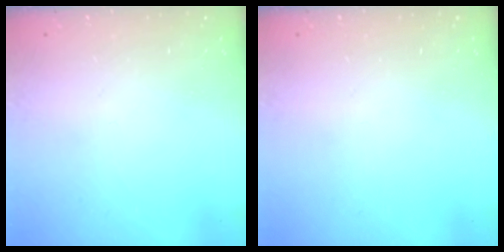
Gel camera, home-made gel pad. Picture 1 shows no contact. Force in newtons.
{"total": 0.0}